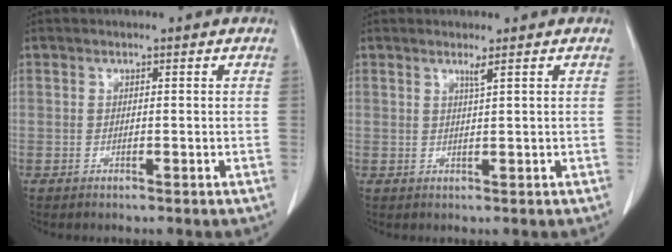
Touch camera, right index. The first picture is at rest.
{"total": 1.1, "force": [0.7, -0.4, 0.7], "torque": [-0.024, -0.009, 0.017]}